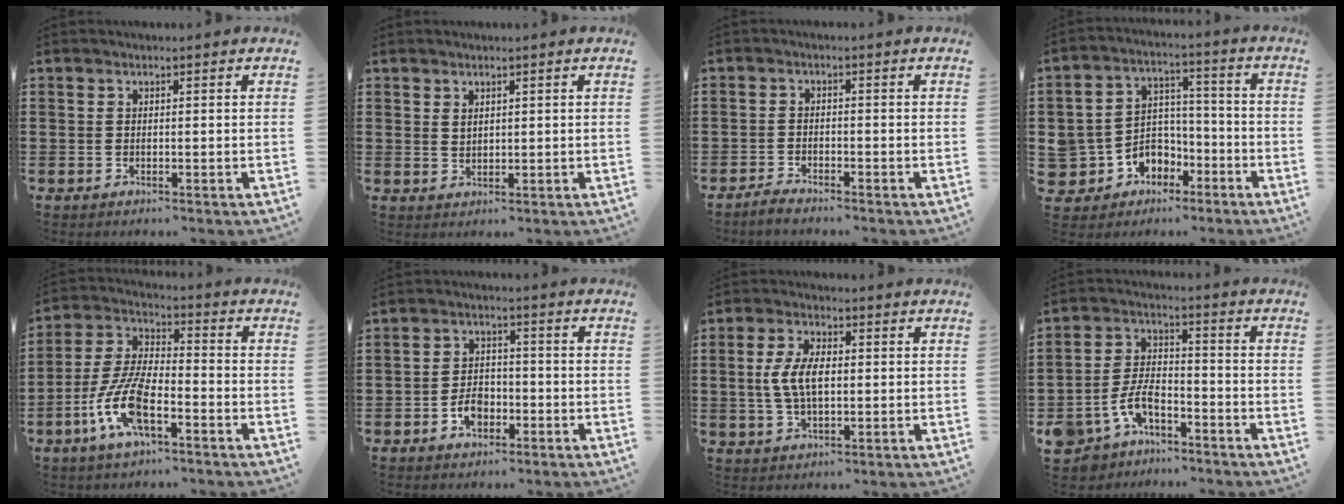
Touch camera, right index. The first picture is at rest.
{"total": 1.5, "force": [1.3, 0.7, 0.3], "torque": [-0.008, 0.003, 0.025]}
{"total": 1.8, "force": [-1.7, 0.1, 0.2], "torque": [-0.009, 0.003, -0.035]}
{"total": 6.3, "force": [-2.6, 5.7, 0.8], "torque": [-0.047, 0.006, -0.045]}
{"total": 9.7, "force": [-4.3, 3.7, 7.9], "torque": [-0.193, -0.007, -0.085]}
{"total": 4.1, "force": [-1.8, 2.9, 2.4], "torque": [-0.053, 0.003, -0.036]}
{"total": 6.4, "force": [0.2, 3.1, 5.6], "torque": [-0.130, 0.003, -0.004]}
{"total": 6.9, "force": [-4.4, 3.4, 4.0], "torque": [-0.110, 0.002, -0.093]}